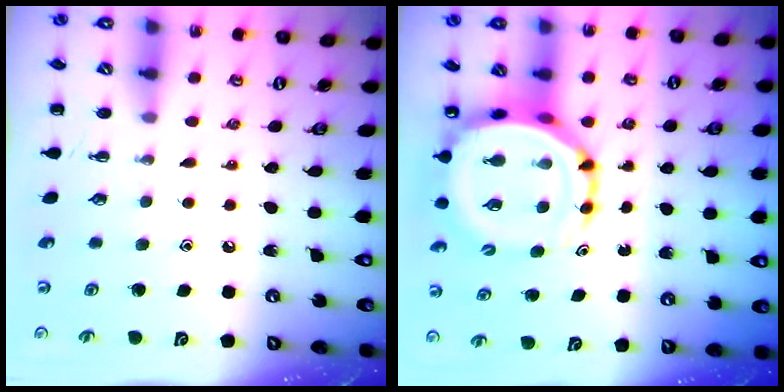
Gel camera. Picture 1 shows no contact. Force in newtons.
{"total": 11.3, "press": 10.8, "slide": 3.1}